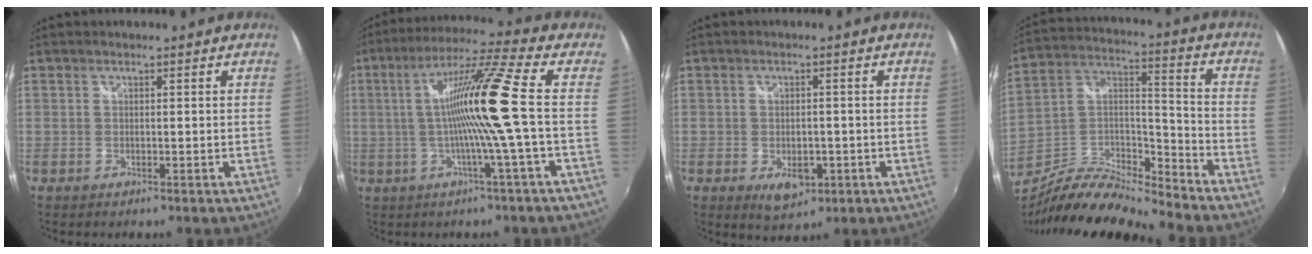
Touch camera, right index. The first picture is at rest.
{"total": 13.9, "force": [-0.8, -2.3, 13.6], "torque": [-0.245, 0.005, -0.018]}
{"total": 5.9, "force": [-2.1, 3.7, 4.0], "torque": [-0.071, -0.015, -0.026]}
{"total": 15.1, "force": [-13.5, 1.6, 6.6], "torque": [-0.140, 0.002, -0.261]}